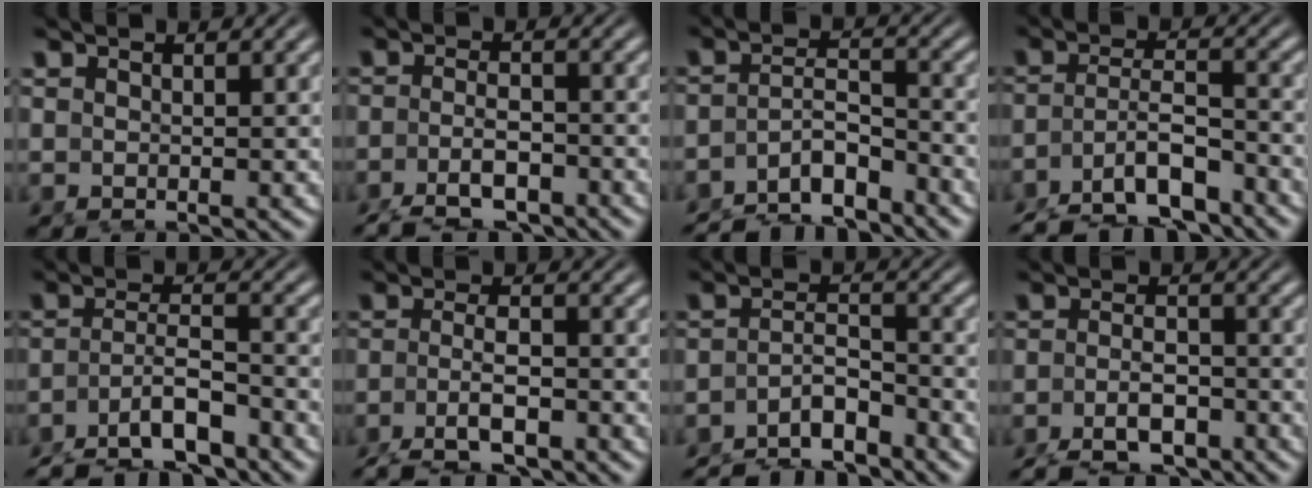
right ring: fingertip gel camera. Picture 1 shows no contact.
{"total": 5.8, "force": [-4.6, 1.9, 2.9], "torque": [-0.038, -0.011, -0.071]}
{"total": 7.0, "force": [-5.9, 2.9, 2.3], "torque": [-0.039, -0.024, -0.092]}
{"total": 8.3, "force": [-6.4, 3.6, 3.8], "torque": [-0.067, -0.031, -0.094]}
{"total": 7.4, "force": [-5.5, 3.1, 3.8], "torque": [-0.068, -0.029, -0.080]}
{"total": 5.4, "force": [-3.9, 1.5, 3.4], "torque": [-0.060, -0.019, -0.051]}
{"total": 6.4, "force": [-5.6, 2.2, 2.0], "torque": [-0.033, -0.023, -0.086]}
{"total": 6.5, "force": [-5.4, 2.3, 2.8], "torque": [-0.031, -0.011, -0.084]}